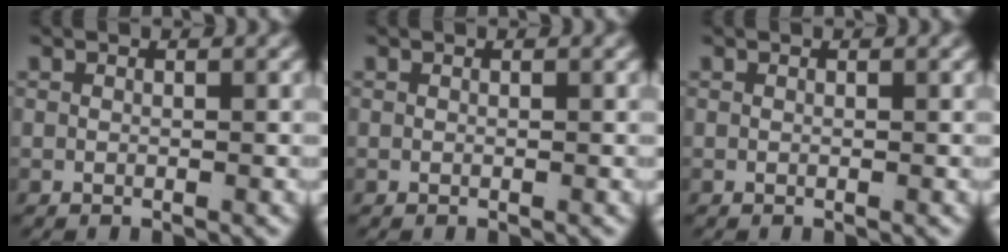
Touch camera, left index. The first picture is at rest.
{"total": 0.0}
{"total": 0.0}